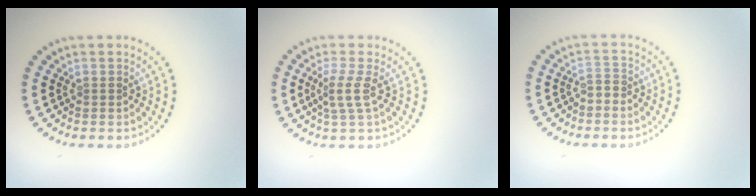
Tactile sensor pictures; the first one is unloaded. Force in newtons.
{"total": 2.1, "press": 1.6, "slide": 1.4}
{"total": 1.3, "press": 1.0, "slide": 0.9}